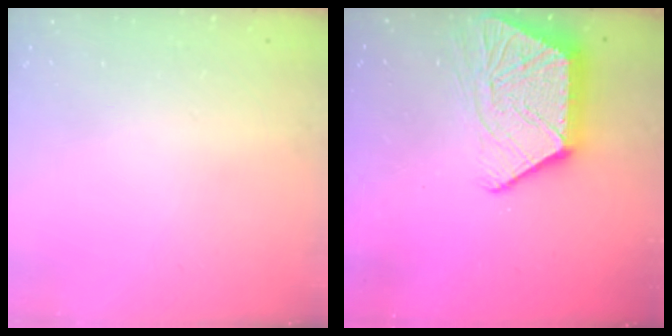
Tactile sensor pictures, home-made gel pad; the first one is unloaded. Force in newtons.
{"total": 14.8, "press": 14.7, "slide": 1.0}